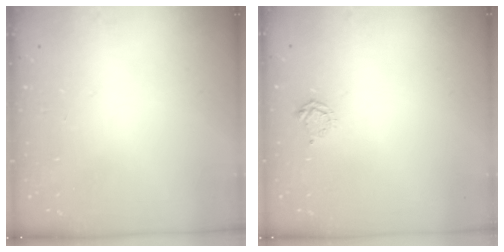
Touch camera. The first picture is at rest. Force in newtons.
{"total": 4.4, "press": 4.3, "slide": 0.5}